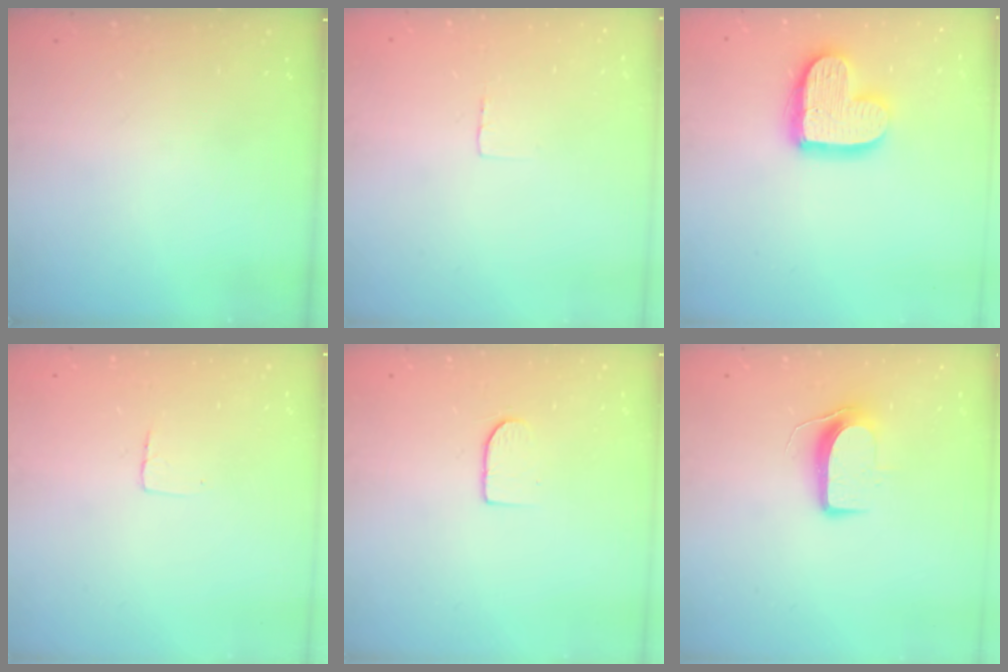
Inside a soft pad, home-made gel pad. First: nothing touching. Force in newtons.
{"total": 2.3, "press": 2.3, "slide": 0.1}
{"total": 14.9, "press": 14.9, "slide": 1.1}
{"total": 2.9, "press": 2.9, "slide": 0.2}
{"total": 6.0, "press": 5.9, "slide": 0.6}
{"total": 8.9, "press": 8.9, "slide": 0.7}